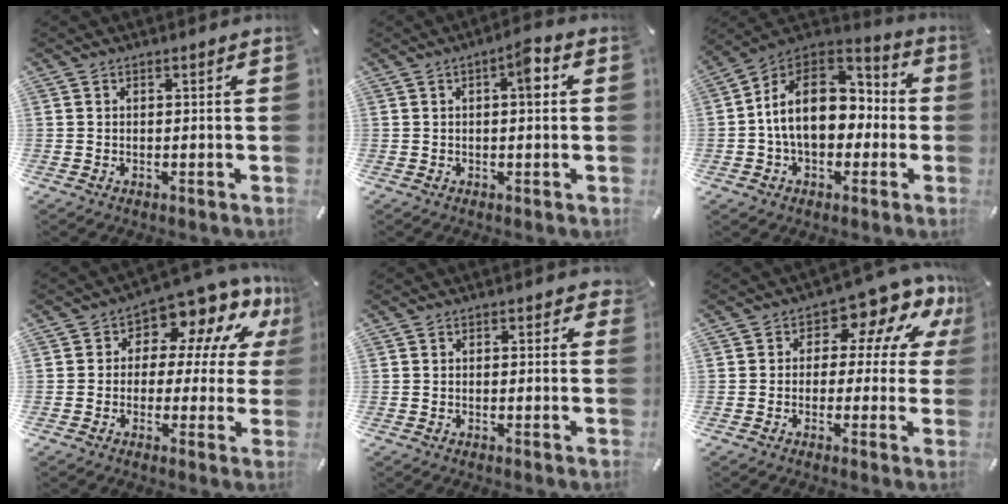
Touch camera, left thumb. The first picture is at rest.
{"total": 5.1, "force": [0.9, 1.8, 4.7], "torque": [-0.060, 0.002, 0.004]}
{"total": 18.6, "force": [-0.1, 13.8, 12.5], "torque": [-0.212, 0.010, -0.002]}
{"total": 9.0, "force": [5.7, 5.0, 4.8], "torque": [-0.081, -0.054, 0.100]}
{"total": 0.9, "force": [0.3, 0.7, 0.5], "torque": [0.005, -0.001, 0.001]}
{"total": 10.1, "force": [5.2, 5.7, 6.5], "torque": [-0.085, -0.044, 0.089]}